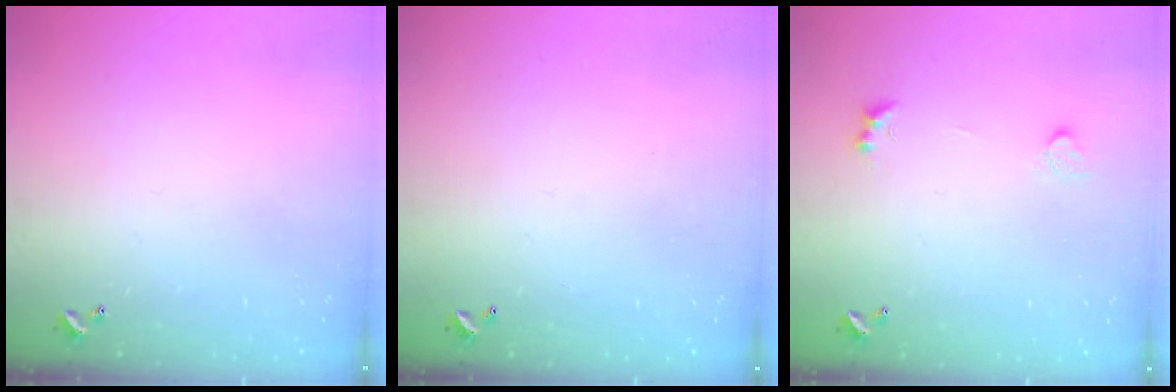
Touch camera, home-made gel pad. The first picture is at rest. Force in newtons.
{"total": 2.7, "press": 2.7, "slide": 0.1}
{"total": 1.4, "press": 1.1, "slide": 0.9}